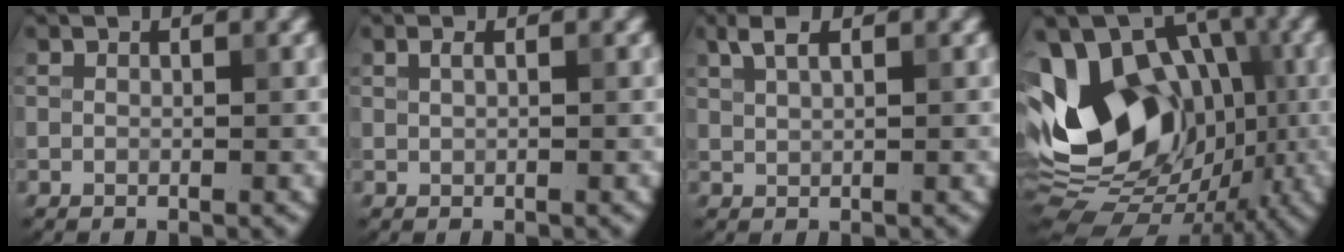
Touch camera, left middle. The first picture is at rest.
{"total": 0.6, "force": [0.3, 0.3, 0.5], "torque": [-0.011, 0.001, 0.006]}
{"total": 2.1, "force": [1.4, 0.7, 1.4], "torque": [-0.029, 0.003, 0.028]}
{"total": 14.7, "force": [0.1, 10.8, 10.0], "torque": [-0.191, 0.013, -0.017]}